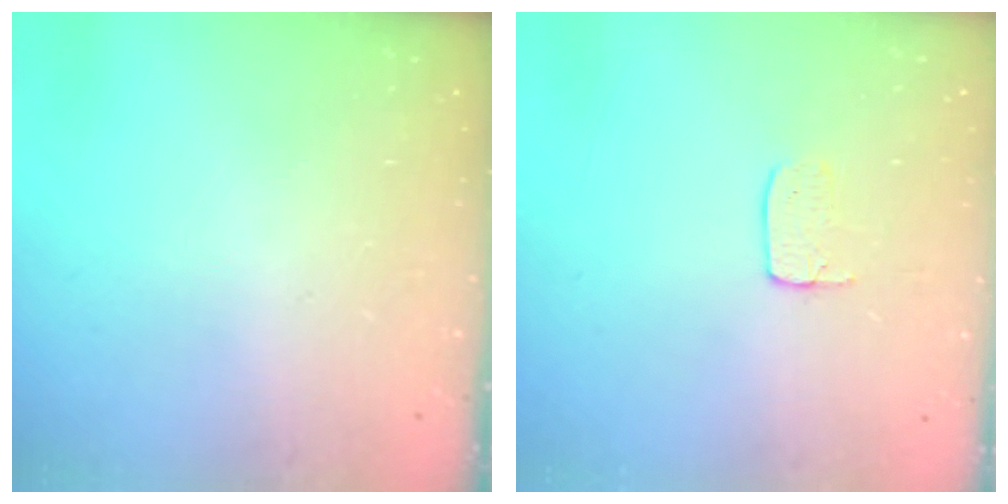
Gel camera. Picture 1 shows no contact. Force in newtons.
{"total": 3.7, "press": 3.7, "slide": 0.2}